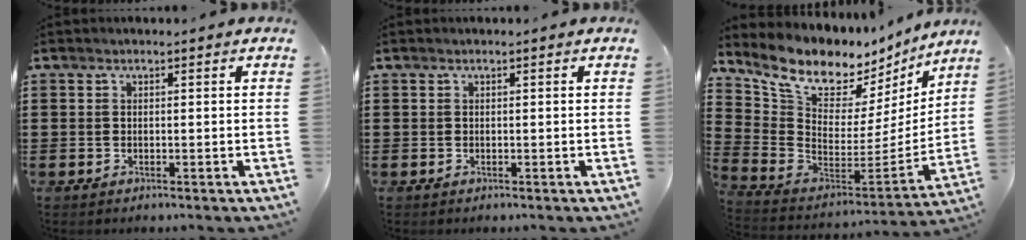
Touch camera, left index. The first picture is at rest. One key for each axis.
{"total": 0.0}
{"total": 9.2, "fx": 7.7, "fy": 4.0, "fz": 3.3, "tx": -0.103, "ty": -0.068, "tz": 0.135}